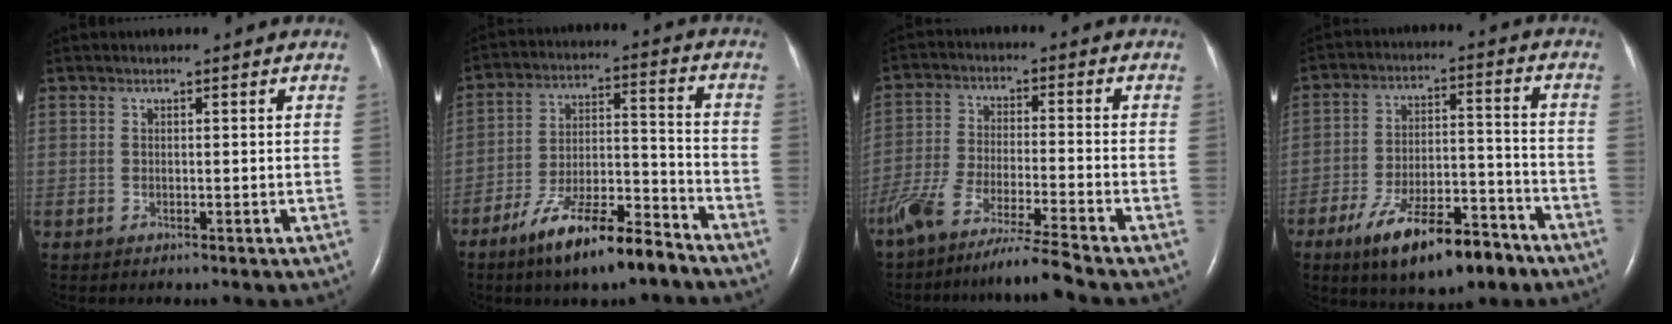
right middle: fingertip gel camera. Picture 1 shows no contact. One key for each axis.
{"total": 13.2, "fx": -9.6, "fy": 2.7, "fz": 8.6, "tx": -0.150, "ty": 0.003, "tz": -0.168}
{"total": 9.9, "fx": -8.2, "fy": -1.1, "fz": 5.3, "tx": -0.099, "ty": -0.027, "tz": -0.154}
{"total": 14.3, "fx": -9.4, "fy": 4.7, "fz": 9.7, "tx": -0.157, "ty": 0.005, "tz": -0.149}